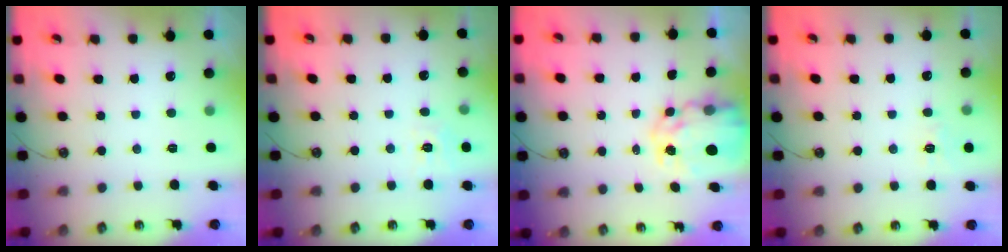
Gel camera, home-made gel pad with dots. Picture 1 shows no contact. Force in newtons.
{"total": 7.2, "press": 7.2, "slide": 0.8}
{"total": 9.3, "press": 9.3, "slide": 0.8}
{"total": 7.0, "press": 7.0, "slide": 0.5}